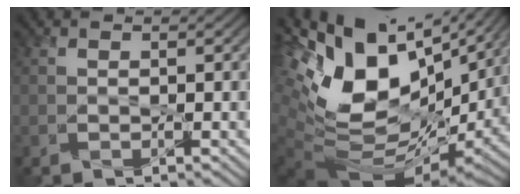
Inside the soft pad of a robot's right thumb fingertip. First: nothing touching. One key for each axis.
{"total": 17.8, "fx": 5.7, "fy": 9.5, "fz": 13.8, "tx": -0.261, "ty": 0.001, "tz": 0.139}